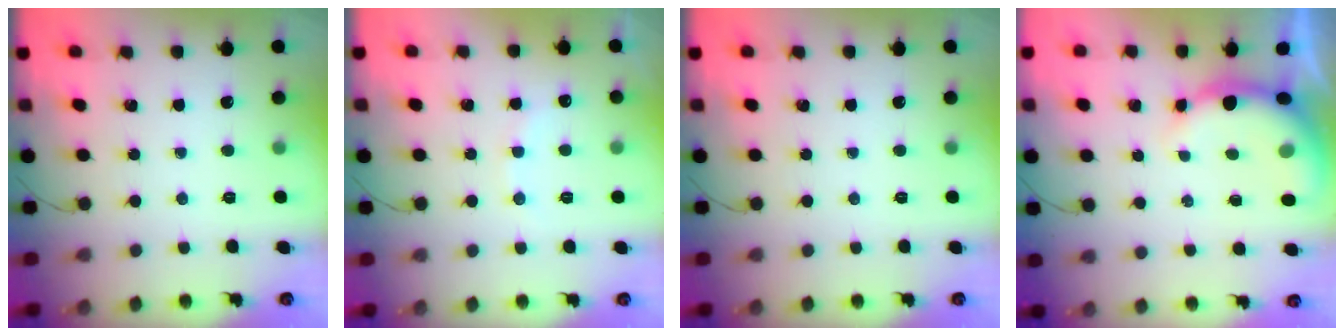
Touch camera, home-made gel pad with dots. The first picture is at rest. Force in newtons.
{"total": 7.1, "press": 7.0, "slide": 1.5}
{"total": 0.0}
{"total": 8.3, "press": 8.2, "slide": 1.5}